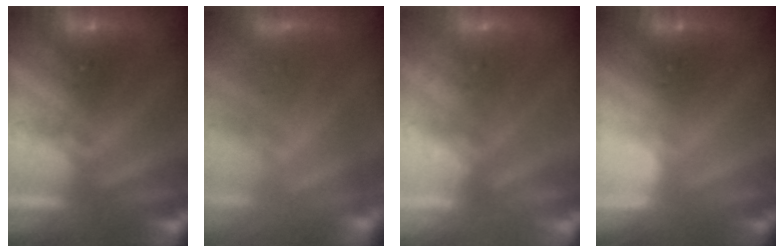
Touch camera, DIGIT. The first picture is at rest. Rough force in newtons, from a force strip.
{"total": 4.3}
{"total": 2.2}
{"total": 2.9}